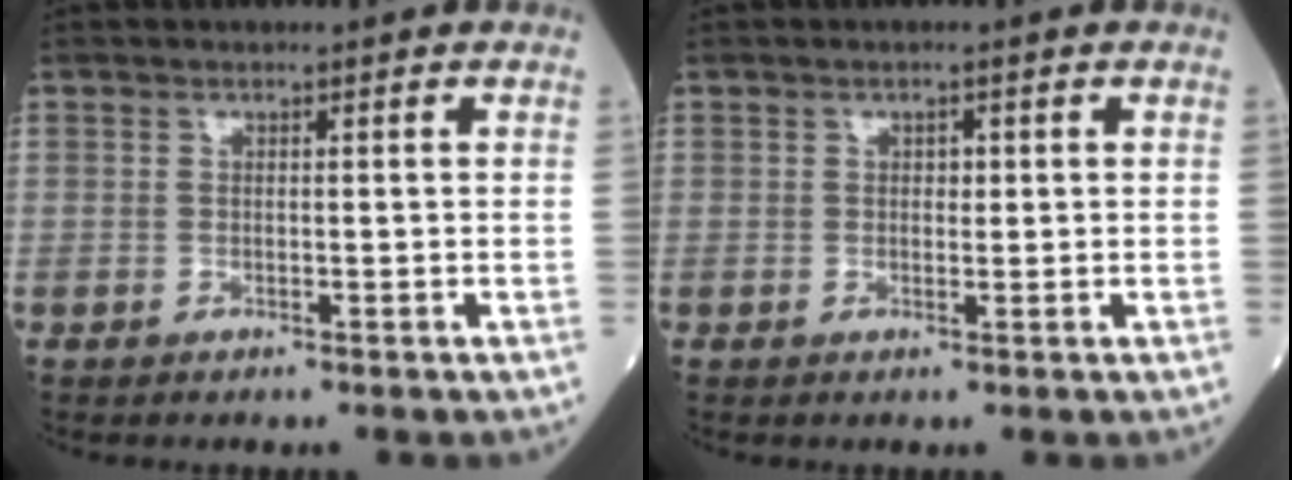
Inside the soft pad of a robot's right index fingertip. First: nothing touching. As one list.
[{"total": 1.1, "force": [0.3, 0.7, 0.8], "torque": [-0.010, 0.000, 0.004]}]